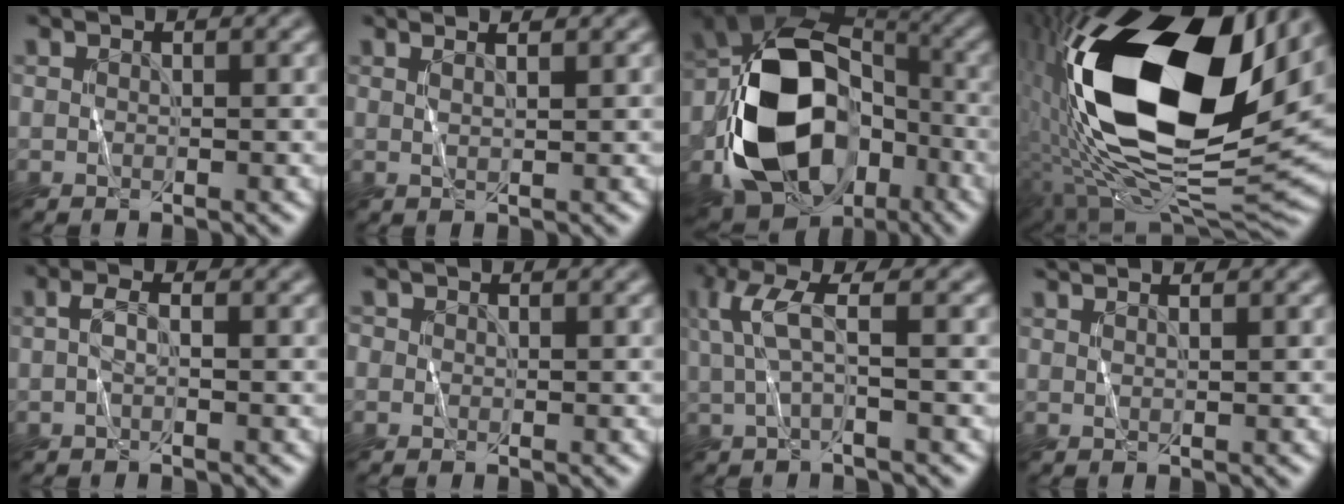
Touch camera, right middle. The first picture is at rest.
{"total": 1.7, "force": [1.2, 0.2, 1.2], "torque": [-0.008, 0.002, 0.002]}
{"total": 16.0, "force": [-5.0, 11.0, 10.5], "torque": [-0.182, -0.014, -0.095]}
{"total": 21.0, "force": [2.2, 10.4, 18.2], "torque": [-0.372, -0.020, 0.043]}
{"total": 1.5, "force": [-0.5, 0.2, 1.3], "torque": [-0.032, 0.007, -0.013]}
{"total": 0.5, "force": [-0.1, 0.5, 0.0], "torque": [0.008, 0.002, -0.006]}
{"total": 3.1, "force": [0.8, 0.2, 3.0], "torque": [-0.072, 0.005, 0.016]}
{"total": 1.2, "force": [1.0, -0.1, 0.7], "torque": [-0.008, 0.001, 0.008]}